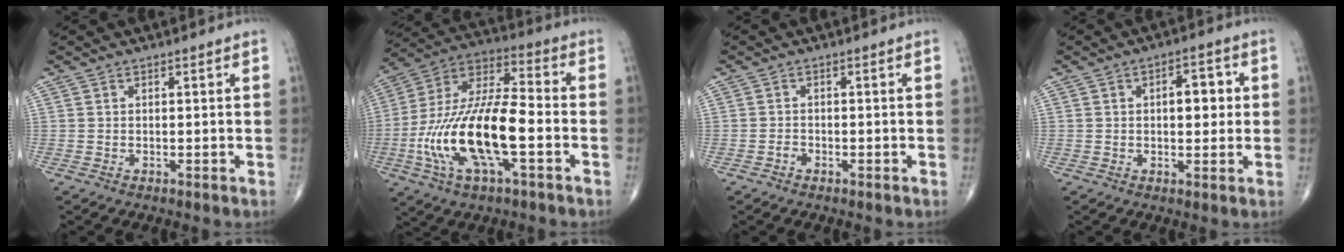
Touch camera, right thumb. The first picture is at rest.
{"total": 21.4, "force": [-5.5, 7.9, 19.1], "torque": [-0.385, 0.033, -0.097]}
{"total": 1.0, "force": [-0.8, 0.6, 0.3], "torque": [-0.002, 0.003, -0.015]}
{"total": 6.3, "force": [0.9, 3.3, 5.3], "torque": [-0.053, 0.006, 0.009]}